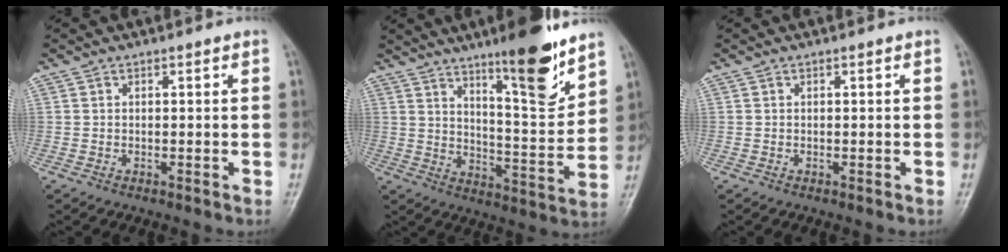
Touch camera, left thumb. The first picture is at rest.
{"total": 14.9, "force": [10.1, 3.0, 10.5], "torque": [-0.131, -0.075, 0.162]}
{"total": 0.0}